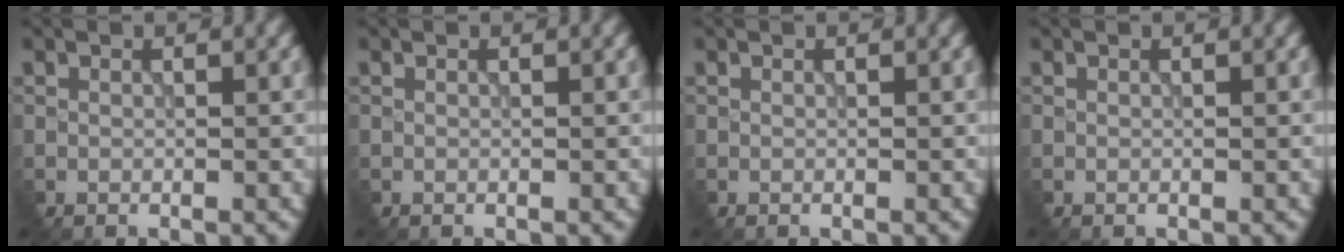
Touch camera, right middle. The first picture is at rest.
{"total": 0.0}
{"total": 0.0}
{"total": 0.0}